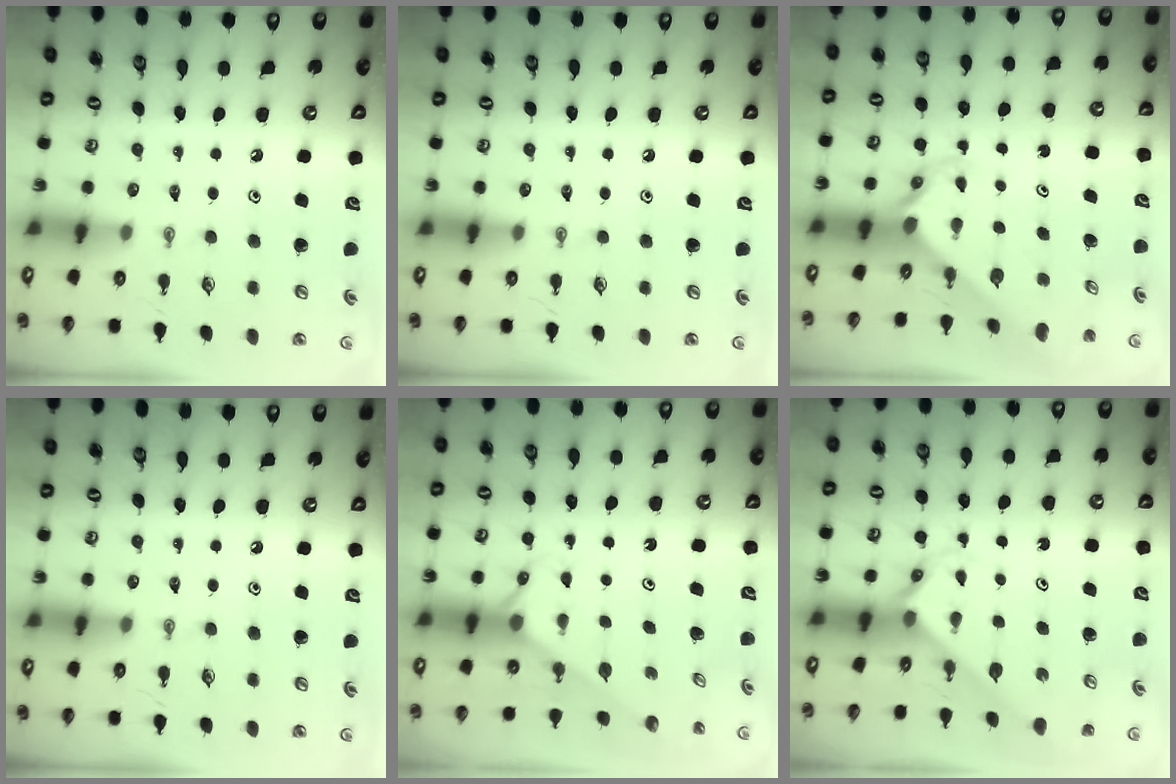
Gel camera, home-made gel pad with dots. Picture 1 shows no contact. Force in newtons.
{"total": 0.0}
{"total": 2.0, "press": 2.0, "slide": 0.2}
{"total": 0.0}
{"total": 3.0, "press": 3.0, "slide": 0.2}
{"total": 2.2, "press": 2.2, "slide": 0.1}